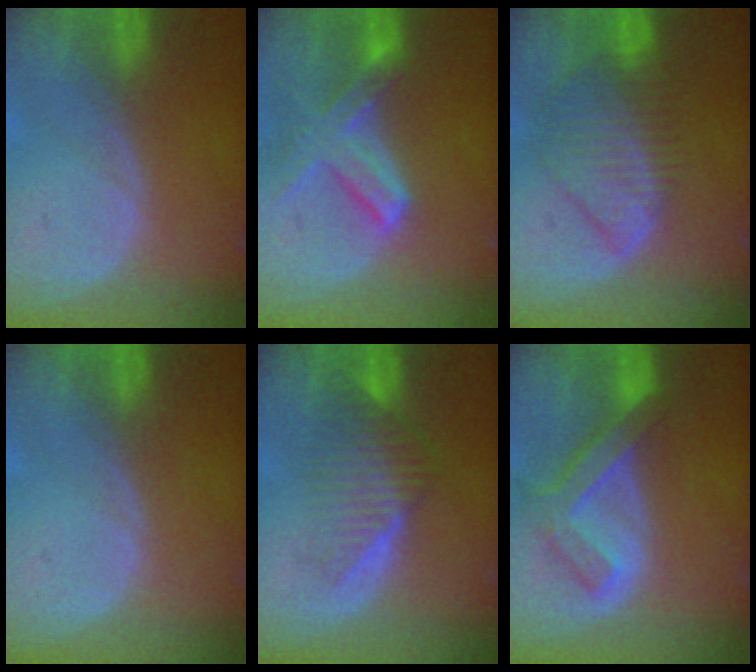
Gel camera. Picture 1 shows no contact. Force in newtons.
{"total": 7.8, "press": 6.9, "slide": 3.6}
{"total": 8.4, "press": 7.6, "slide": 3.6}
{"total": 0.0}
{"total": 6.9, "press": 6.5, "slide": 2.5}
{"total": 7.4, "press": 6.4, "slide": 3.7}